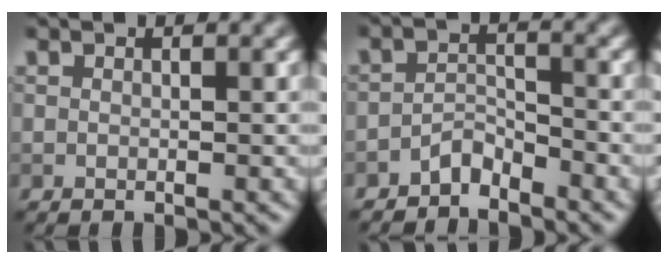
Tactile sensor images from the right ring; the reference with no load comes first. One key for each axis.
{"total": 2.2, "fx": -2.0, "fy": 0.7, "fz": 0.7, "tx": -0.011, "ty": 0.010, "tz": -0.040}